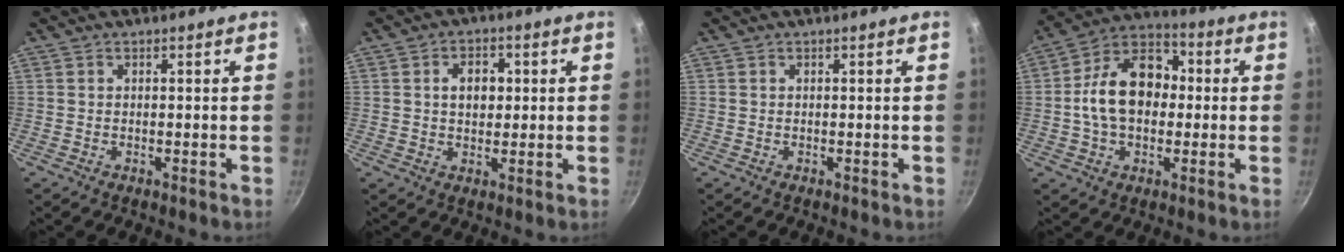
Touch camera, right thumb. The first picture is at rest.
{"total": 5.4, "force": [0.9, 3.9, 3.7], "torque": [-0.037, 0.006, 0.012]}
{"total": 0.0}
{"total": 15.6, "force": [0.1, 10.9, 11.1], "torque": [-0.151, 0.036, -0.018]}